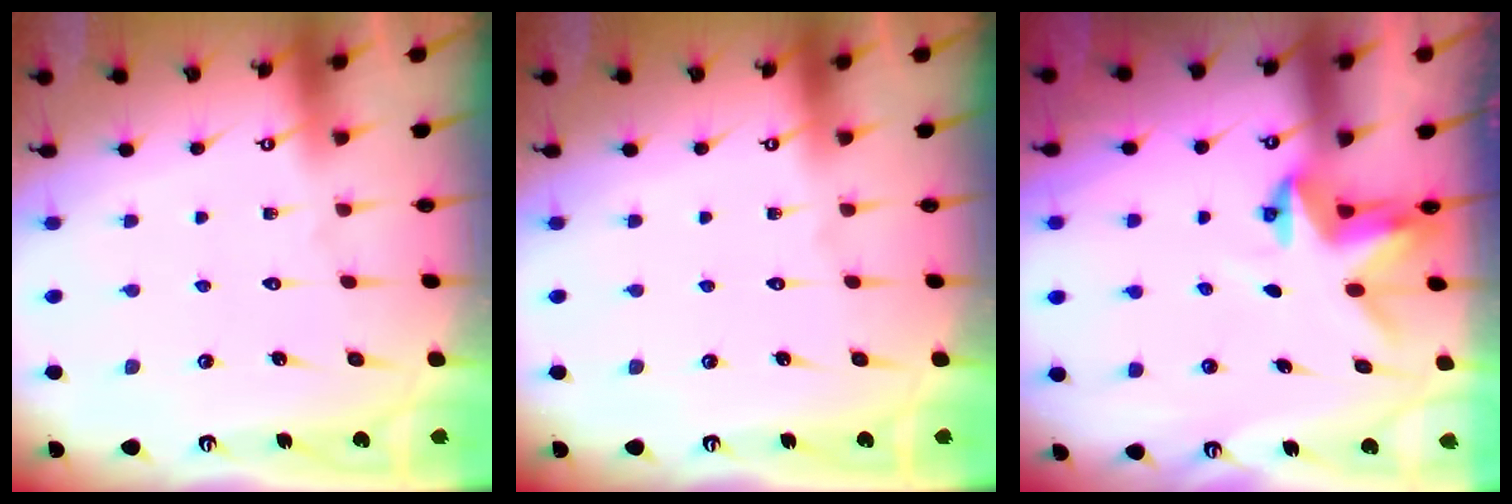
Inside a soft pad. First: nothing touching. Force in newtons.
{"total": 0.0}
{"total": 3.0, "press": 3.0, "slide": 0.0}